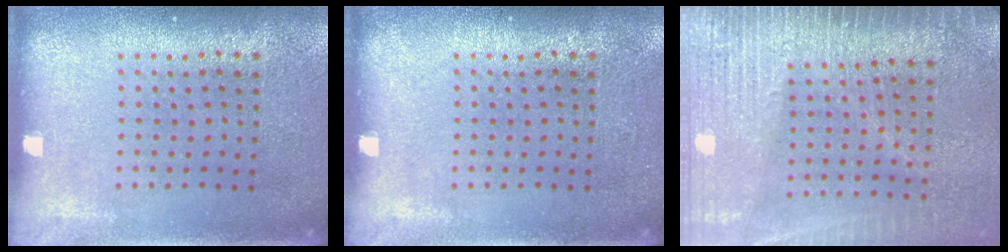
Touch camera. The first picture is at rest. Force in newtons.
{"total": 0.0}
{"total": 3.5, "press": 3.0, "slide": 1.7}